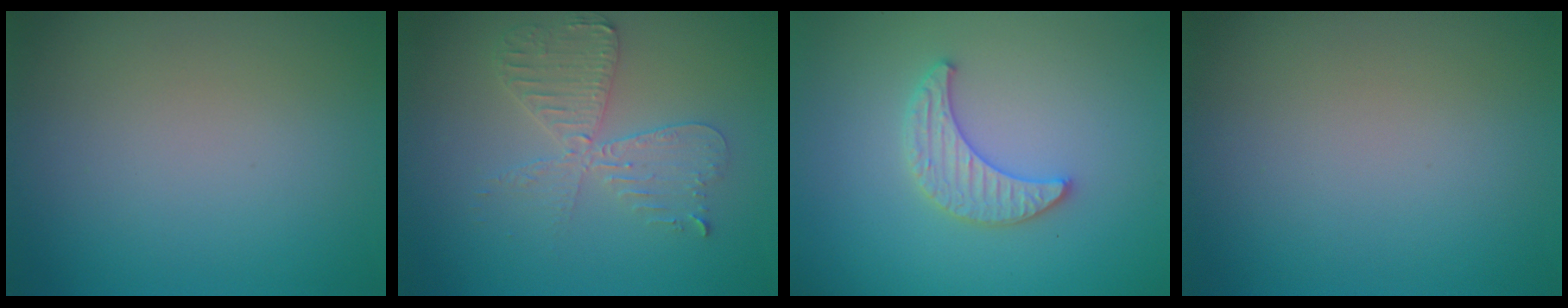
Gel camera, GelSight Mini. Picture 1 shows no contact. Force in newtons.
{"total": 4.0, "press": 3.5, "slide": 2.0}
{"total": 2.9, "press": 2.9, "slide": 0.7}
{"total": 0.0}